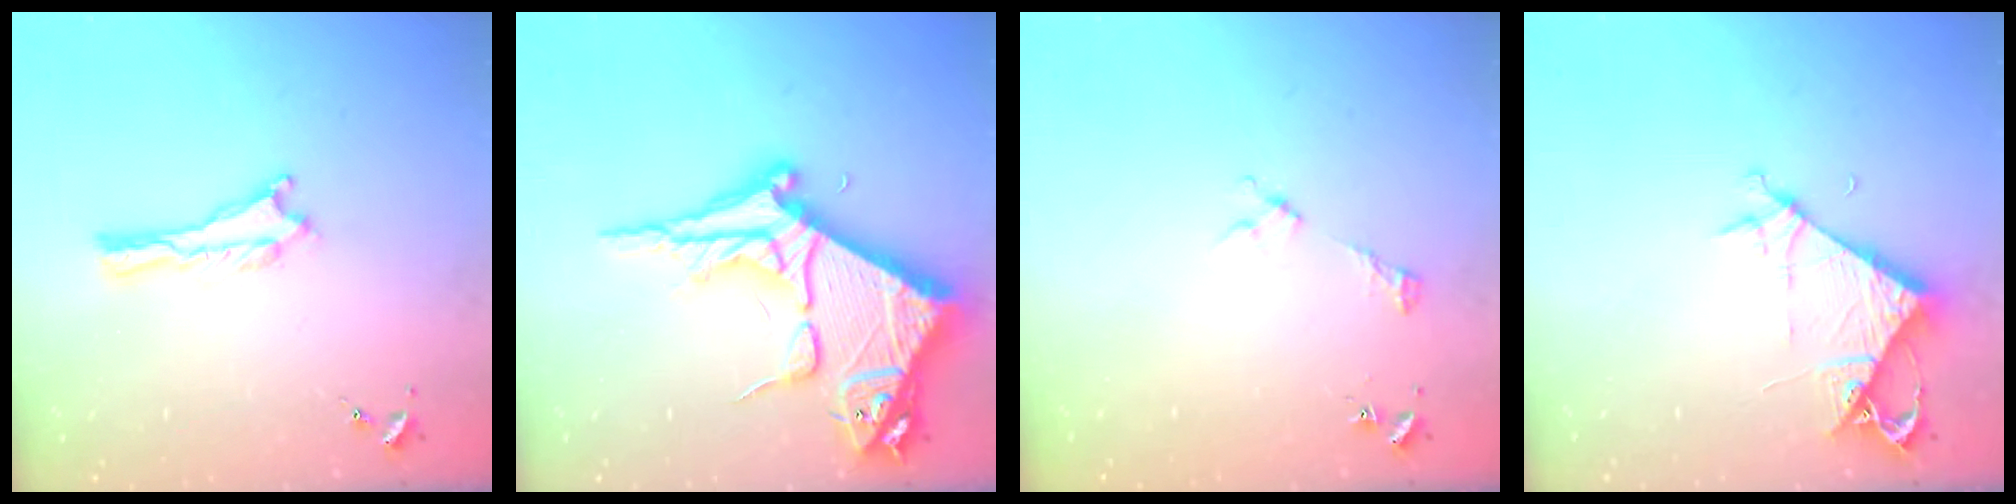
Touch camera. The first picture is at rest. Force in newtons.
{"total": 15.7, "press": 15.6, "slide": 1.7}
{"total": 2.2, "press": 2.2, "slide": 0.3}
{"total": 6.0, "press": 6.0, "slide": 0.4}